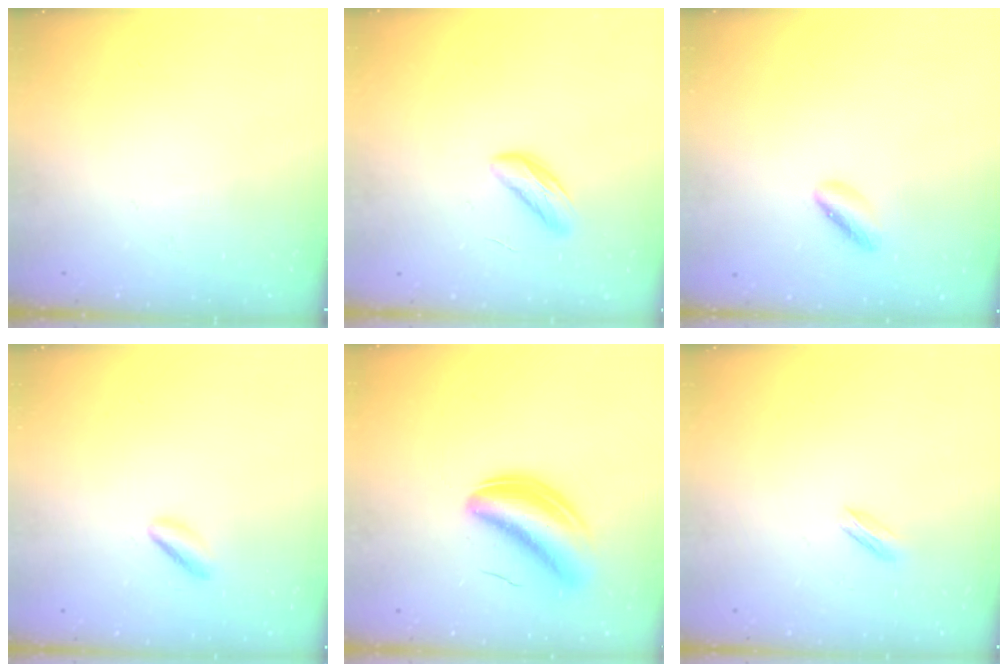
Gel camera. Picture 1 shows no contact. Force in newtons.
{"total": 5.0, "press": 5.0, "slide": 0.4}
{"total": 3.7, "press": 3.6, "slide": 1.1}
{"total": 2.8, "press": 2.7, "slide": 0.8}
{"total": 6.2, "press": 5.8, "slide": 2.3}
{"total": 1.8, "press": 1.7, "slide": 0.5}